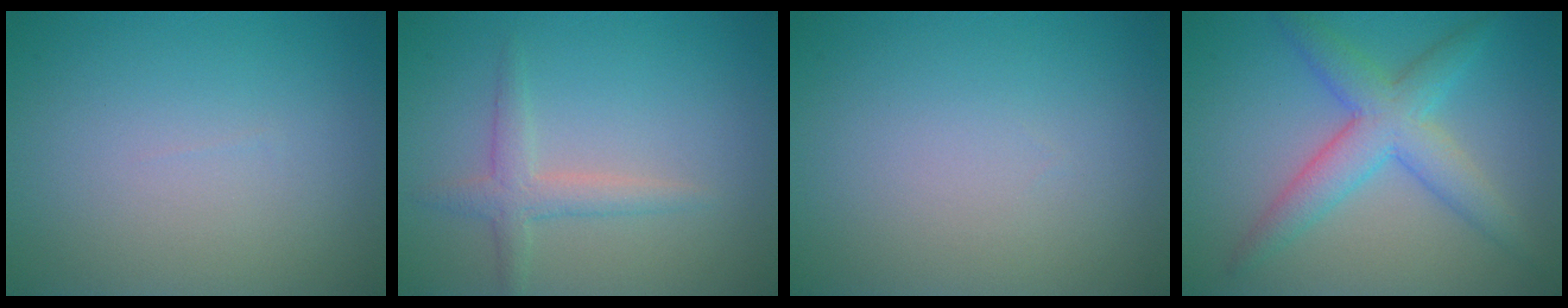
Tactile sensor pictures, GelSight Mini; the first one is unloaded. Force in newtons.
{"total": 2.2, "press": 2.2, "slide": 0.1}
{"total": 0.0}
{"total": 5.0, "press": 5.0, "slide": 0.2}